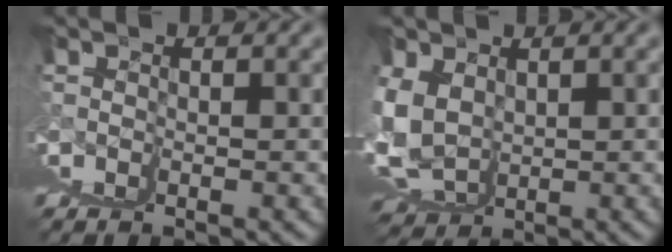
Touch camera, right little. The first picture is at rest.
{"total": 5.5, "force": [1.7, 4.2, 3.1], "torque": [-0.042, -0.026, 0.049]}